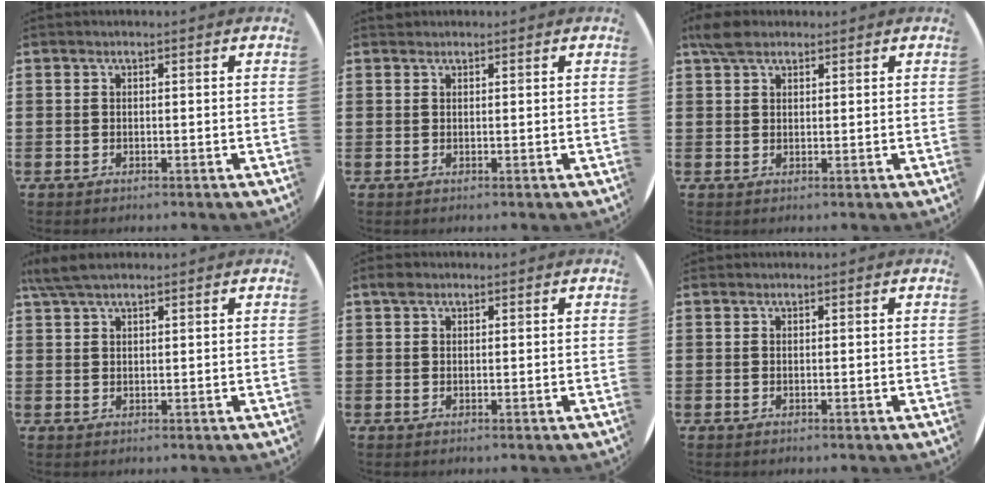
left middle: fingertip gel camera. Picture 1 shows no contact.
{"total": 0.5, "force": [0.5, 0.2, -0.1], "torque": [0.011, 0.001, 0.007]}
{"total": 3.0, "force": [2.4, 1.2, 1.3], "torque": [-0.023, 0.003, 0.044]}
{"total": 3.7, "force": [2.8, 0.9, 2.1], "torque": [-0.049, 0.006, 0.054]}
{"total": 1.0, "force": [0.8, 0.6, 0.3], "torque": [0.008, -0.002, 0.011]}
{"total": 0.0}